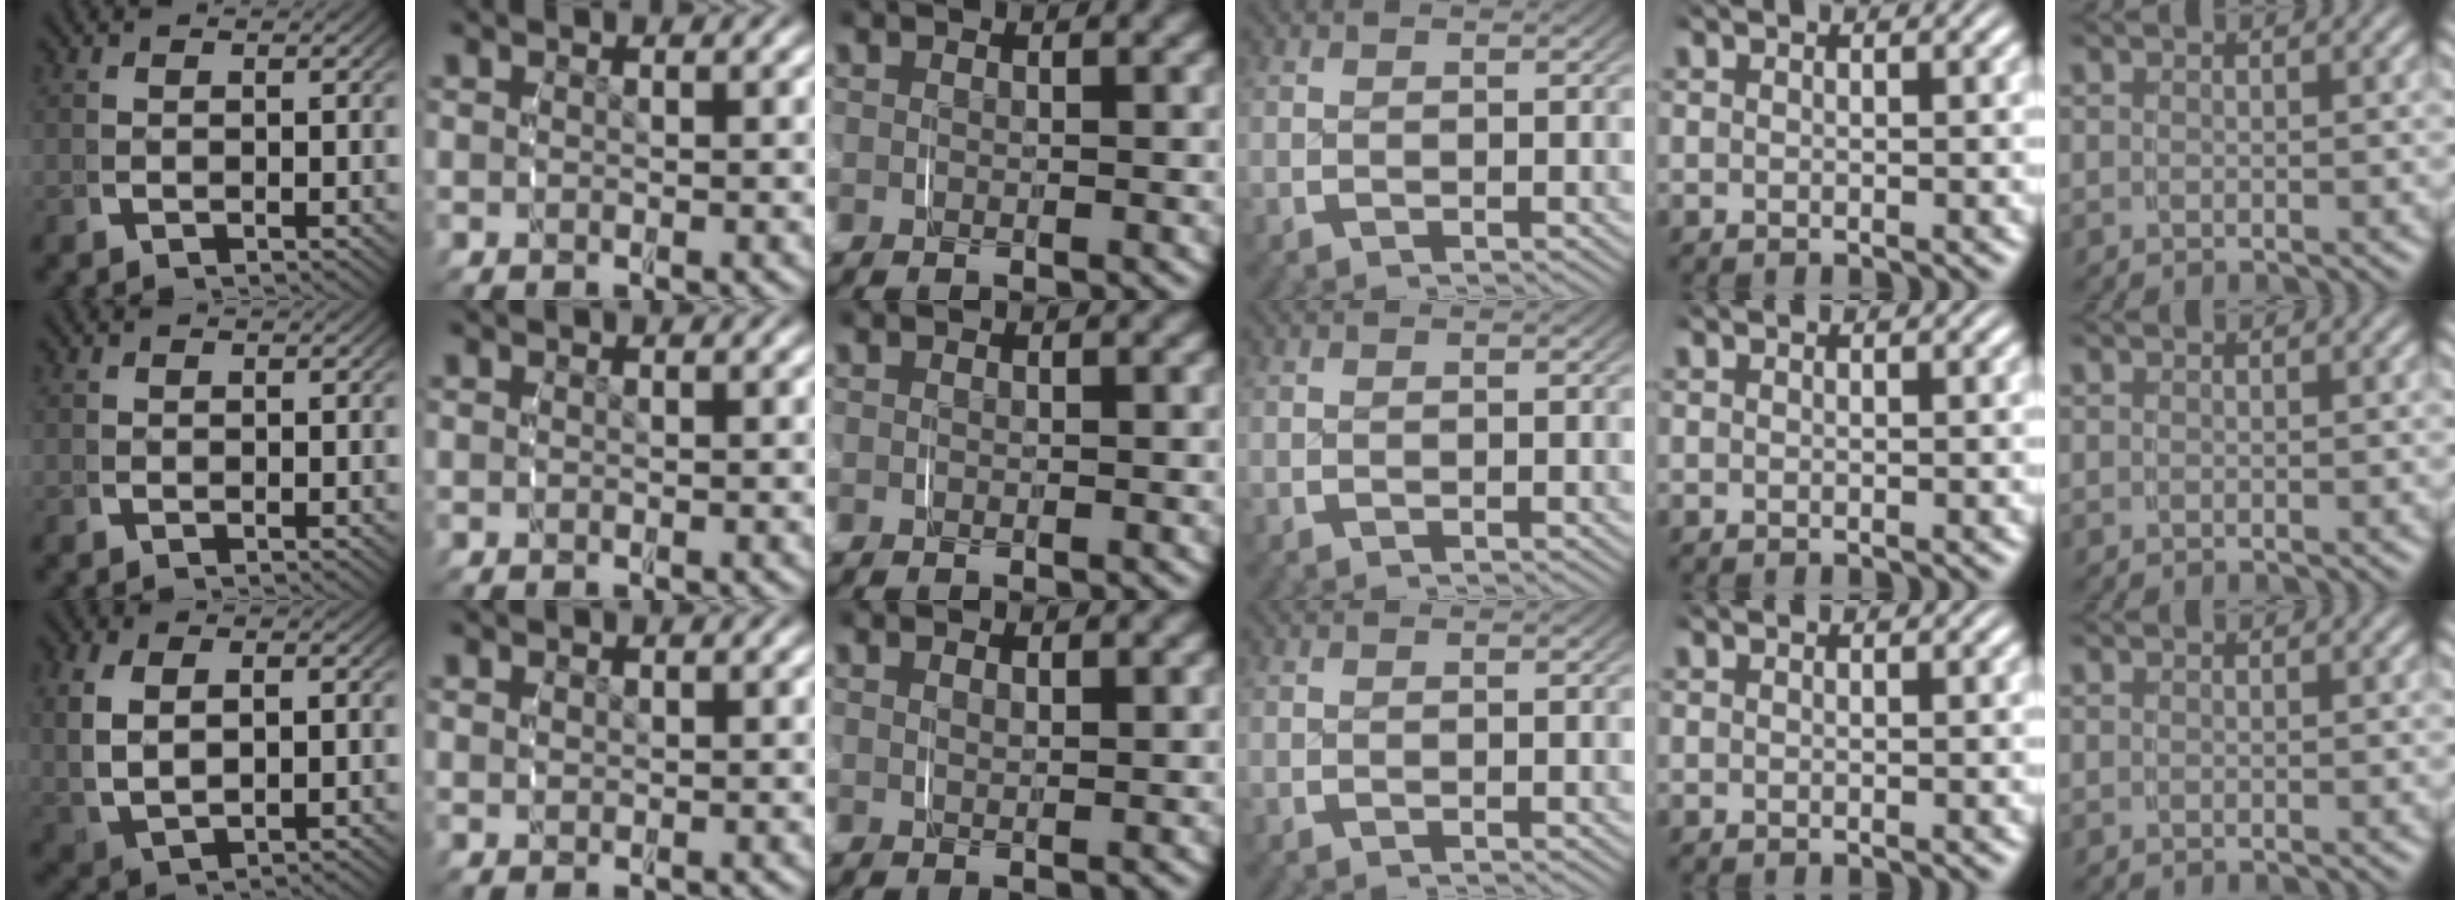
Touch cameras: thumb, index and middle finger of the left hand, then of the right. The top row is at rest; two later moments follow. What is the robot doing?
{"motion": "grasp_and_lifting", "object": "scarf"}